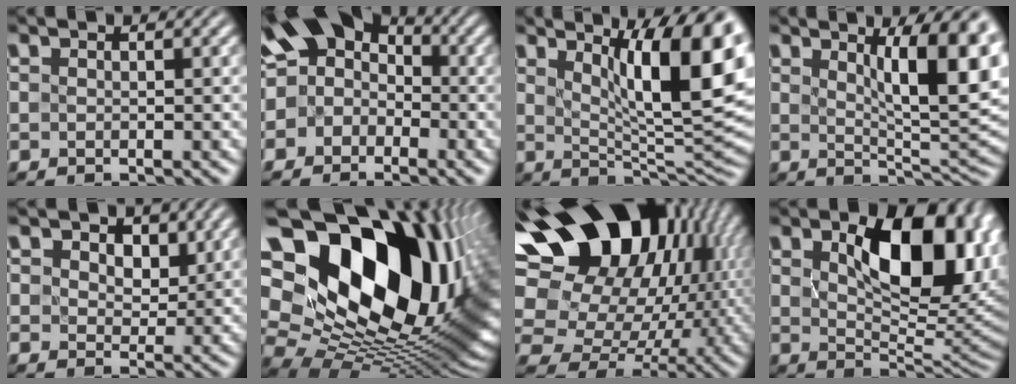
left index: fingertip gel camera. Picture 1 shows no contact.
{"total": 9.4, "force": [1.8, 8.0, 4.6], "torque": [-0.082, 0.043, -0.020]}
{"total": 12.6, "force": [4.6, 3.4, 11.2], "torque": [-0.135, -0.008, 0.071]}
{"total": 10.2, "force": [3.3, 3.1, 9.1], "torque": [-0.106, 0.001, 0.050]}
{"total": 4.6, "force": [2.2, 3.0, 2.6], "torque": [-0.049, 0.004, 0.018]}
{"total": 23.5, "force": [7.4, 15.0, 16.5], "torque": [-0.306, 0.005, 0.161]}
{"total": 20.0, "force": [5.6, 14.3, 12.8], "torque": [-0.212, 0.027, 0.096]}
{"total": 11.0, "force": [2.9, 5.9, 8.8], "torque": [-0.125, 0.000, 0.047]}